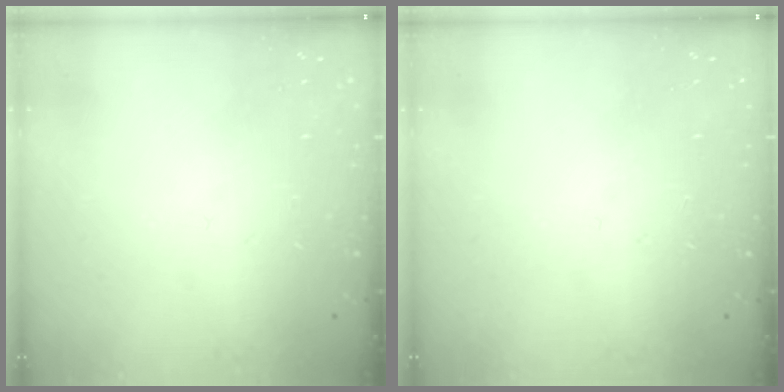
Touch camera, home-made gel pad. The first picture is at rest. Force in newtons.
{"total": 0.0}